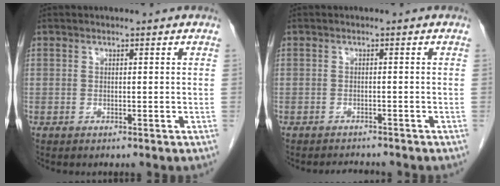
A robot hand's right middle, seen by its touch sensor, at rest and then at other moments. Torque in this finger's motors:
{"motor_torque": [0.01, -0.01, -0.01, 0.00]}